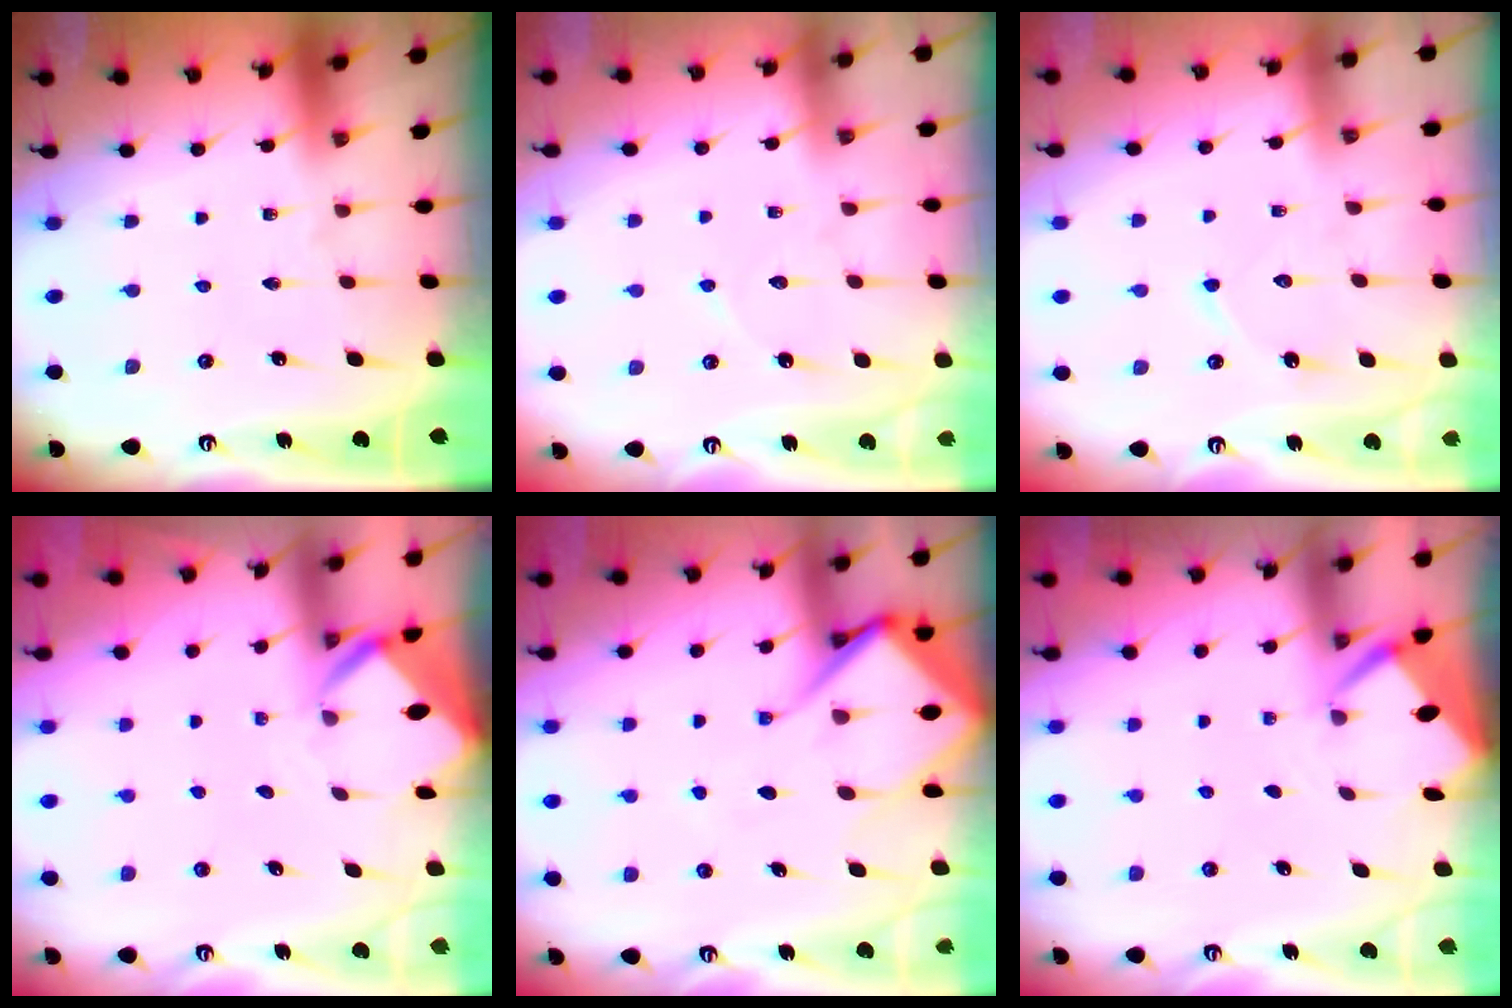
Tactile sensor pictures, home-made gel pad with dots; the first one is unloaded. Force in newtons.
{"total": 5.8, "press": 5.8, "slide": 0.5}
{"total": 6.0, "press": 6.0, "slide": 0.5}
{"total": 3.3, "press": 3.3, "slide": 0.1}
{"total": 12.1, "press": 12.1, "slide": 1.3}
{"total": 2.6, "press": 2.6, "slide": 0.0}